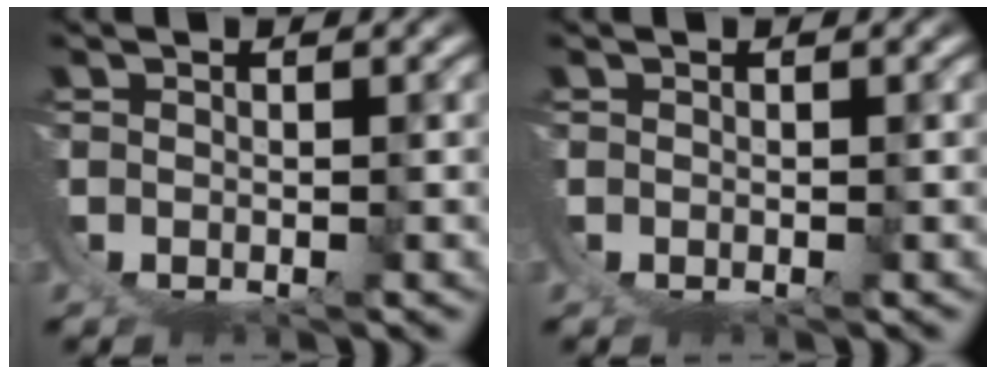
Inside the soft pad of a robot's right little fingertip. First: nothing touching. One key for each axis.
{"total": 0.0}